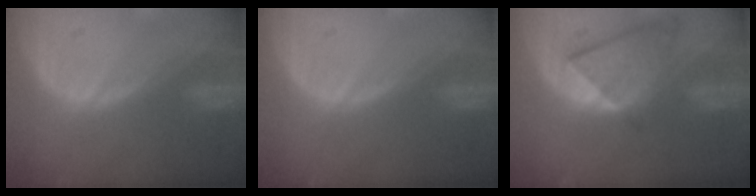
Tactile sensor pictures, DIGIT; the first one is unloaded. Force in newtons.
{"total": 0.0}
{"total": 7.2, "press": 7.0, "slide": 1.7}